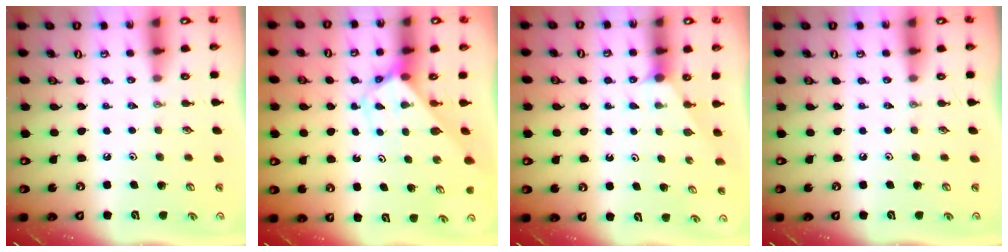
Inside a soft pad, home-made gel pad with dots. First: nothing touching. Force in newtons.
{"total": 2.8, "press": 2.8, "slide": 0.1}
{"total": 1.0, "press": 1.0, "slide": 0.2}
{"total": 0.0}